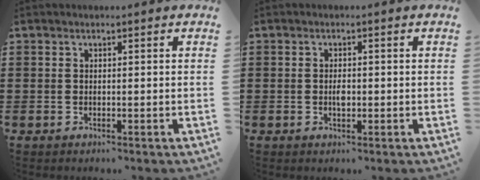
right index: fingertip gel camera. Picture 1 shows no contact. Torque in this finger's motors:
{"motor_torque": [0.52, -0.03, 0.05, 0.02]}